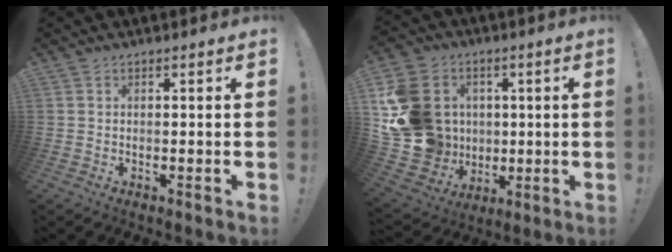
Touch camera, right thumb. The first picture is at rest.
{"total": 21.1, "force": [2.0, 18.8, 9.4], "torque": [-0.186, -0.005, 0.079]}